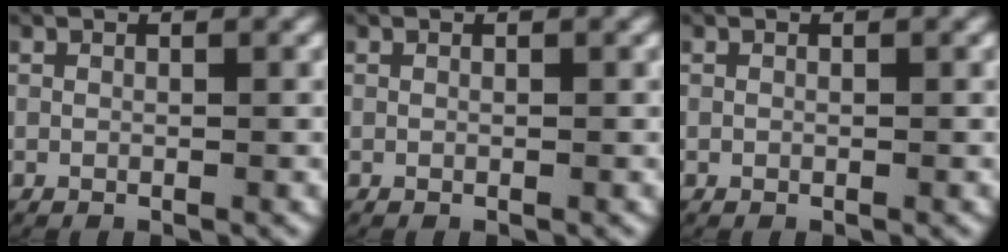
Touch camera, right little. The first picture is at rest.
{"total": 0.0}
{"total": 0.0}